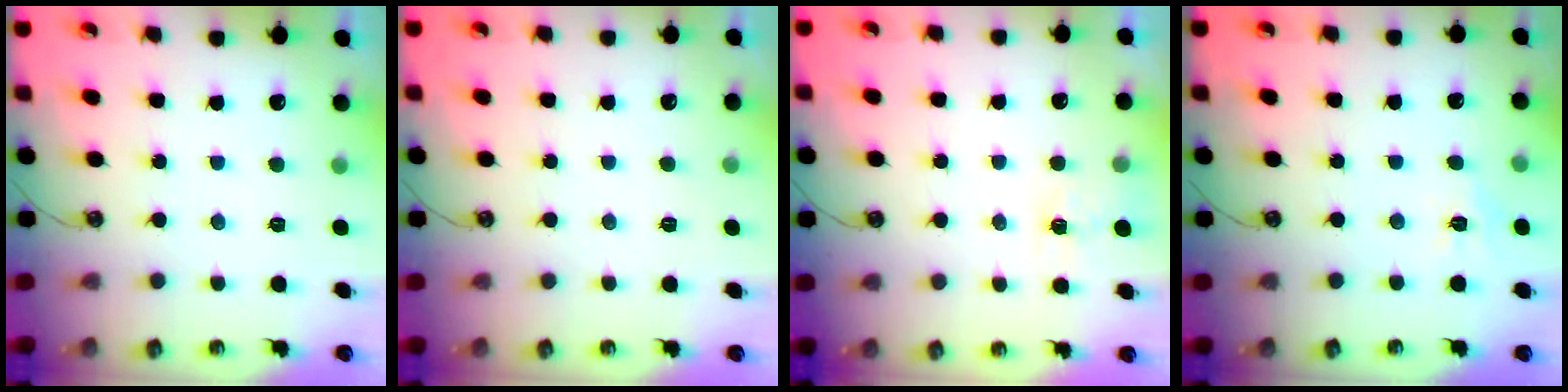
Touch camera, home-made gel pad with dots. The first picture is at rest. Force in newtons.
{"total": 0.5, "press": 0.5, "slide": 0.2}
{"total": 2.9, "press": 2.9, "slide": 0.5}
{"total": 6.2, "press": 6.2, "slide": 0.6}